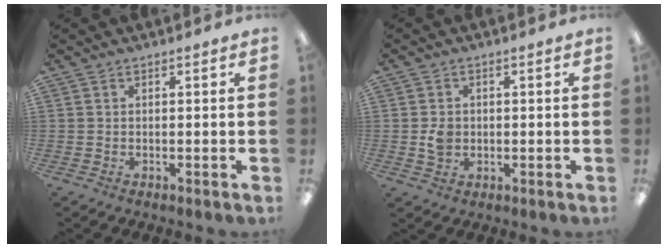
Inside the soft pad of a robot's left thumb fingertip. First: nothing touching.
{"total": 3.5, "force": [0.0, 2.9, 1.9], "torque": [-0.019, -0.001, -0.004]}